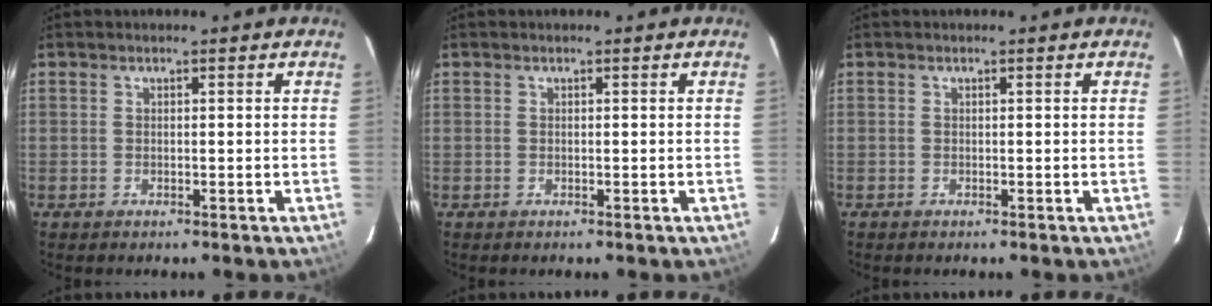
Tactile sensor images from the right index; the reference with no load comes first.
{"total": 0.0}
{"total": 0.0}